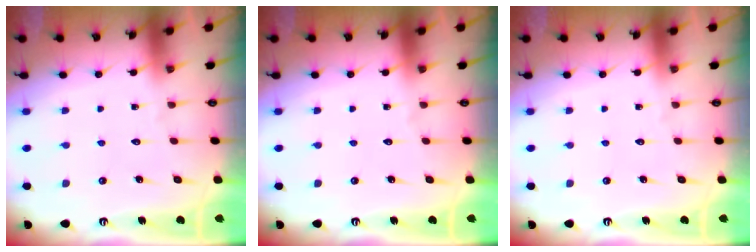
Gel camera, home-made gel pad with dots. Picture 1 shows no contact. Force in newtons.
{"total": 0.0}
{"total": 0.0}